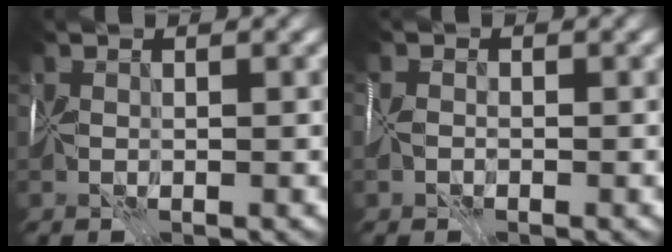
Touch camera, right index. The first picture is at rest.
{"total": 0.7, "force": [-0.4, 0.6, 0.0], "torque": [0.002, 0.006, -0.012]}